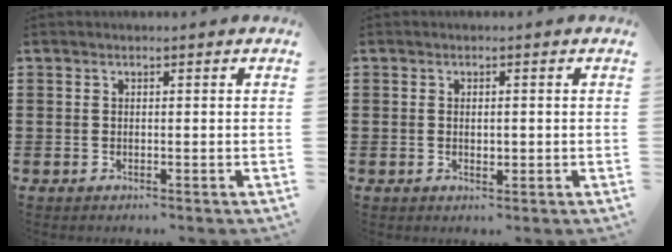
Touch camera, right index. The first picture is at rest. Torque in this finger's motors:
{"motor_torque": [-0.01, -0.02, 0.16, 0.00]}